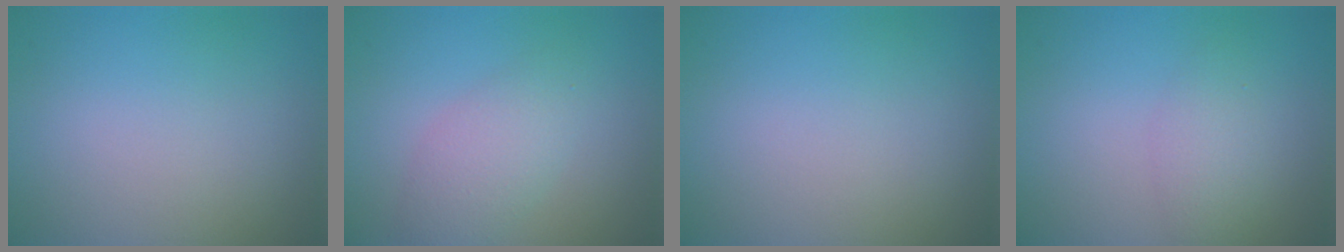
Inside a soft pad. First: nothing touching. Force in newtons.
{"total": 3.0, "press": 3.0, "slide": 0.1}
{"total": 0.0}
{"total": 2.0, "press": 2.0, "slide": 0.1}